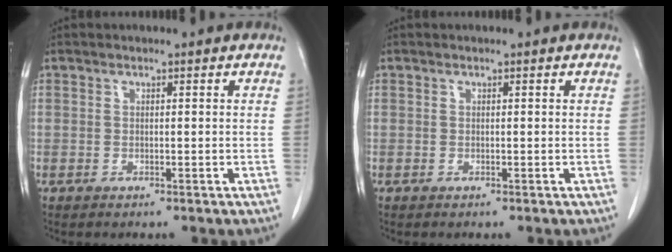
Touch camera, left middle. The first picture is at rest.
{"total": 0.0}